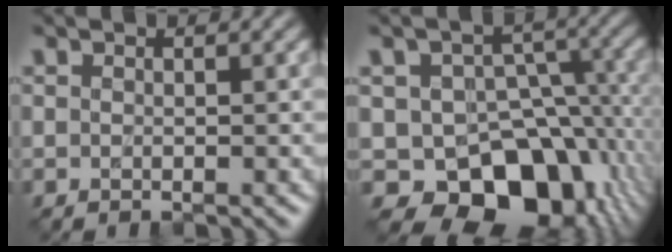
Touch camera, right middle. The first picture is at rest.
{"total": 12.2, "force": [-4.2, 8.7, 7.5], "torque": [-0.086, -0.018, -0.065]}